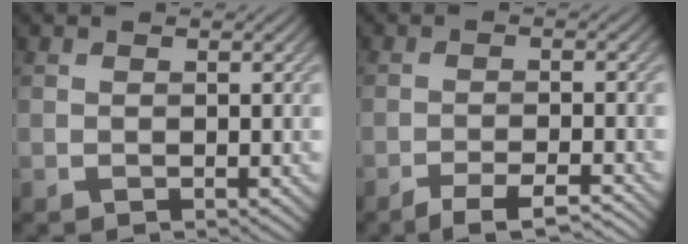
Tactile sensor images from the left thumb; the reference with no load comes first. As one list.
[{"total": 4.6, "force": [-3.5, 0.8, 2.9], "torque": [-0.039, 0.006, -0.060]}]